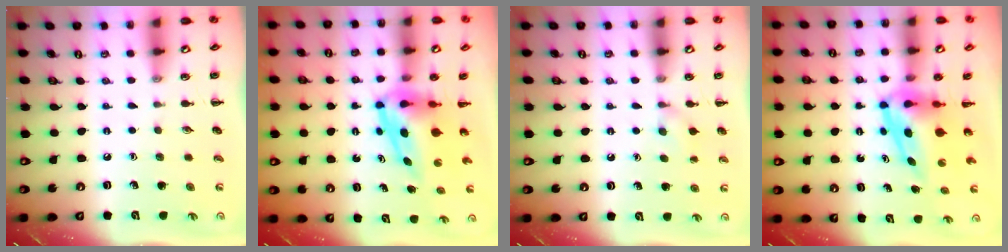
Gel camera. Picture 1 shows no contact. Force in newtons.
{"total": 7.7, "press": 7.4, "slide": 2.0}
{"total": 6.7, "press": 6.5, "slide": 1.8}
{"total": 7.7, "press": 7.4, "slide": 2.0}